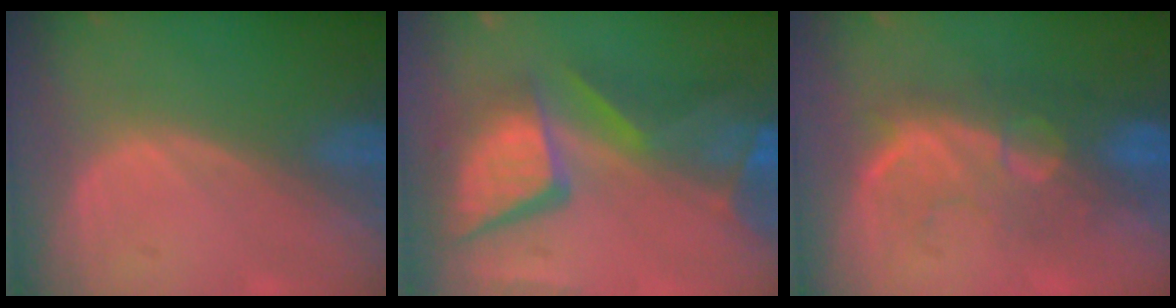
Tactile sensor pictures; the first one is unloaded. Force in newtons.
{"total": 12.8, "press": 10.4, "slide": 7.4}
{"total": 8.8, "press": 8.4, "slide": 2.7}